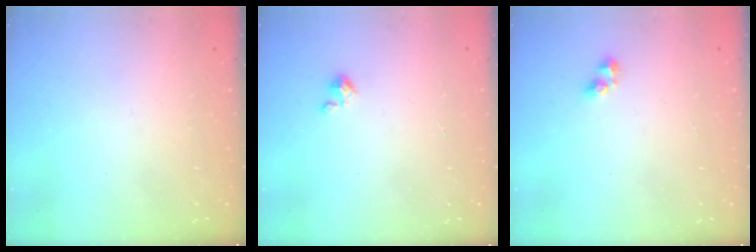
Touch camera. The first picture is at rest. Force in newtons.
{"total": 2.5, "press": 2.5, "slide": 0.3}
{"total": 3.6, "press": 3.6, "slide": 0.4}